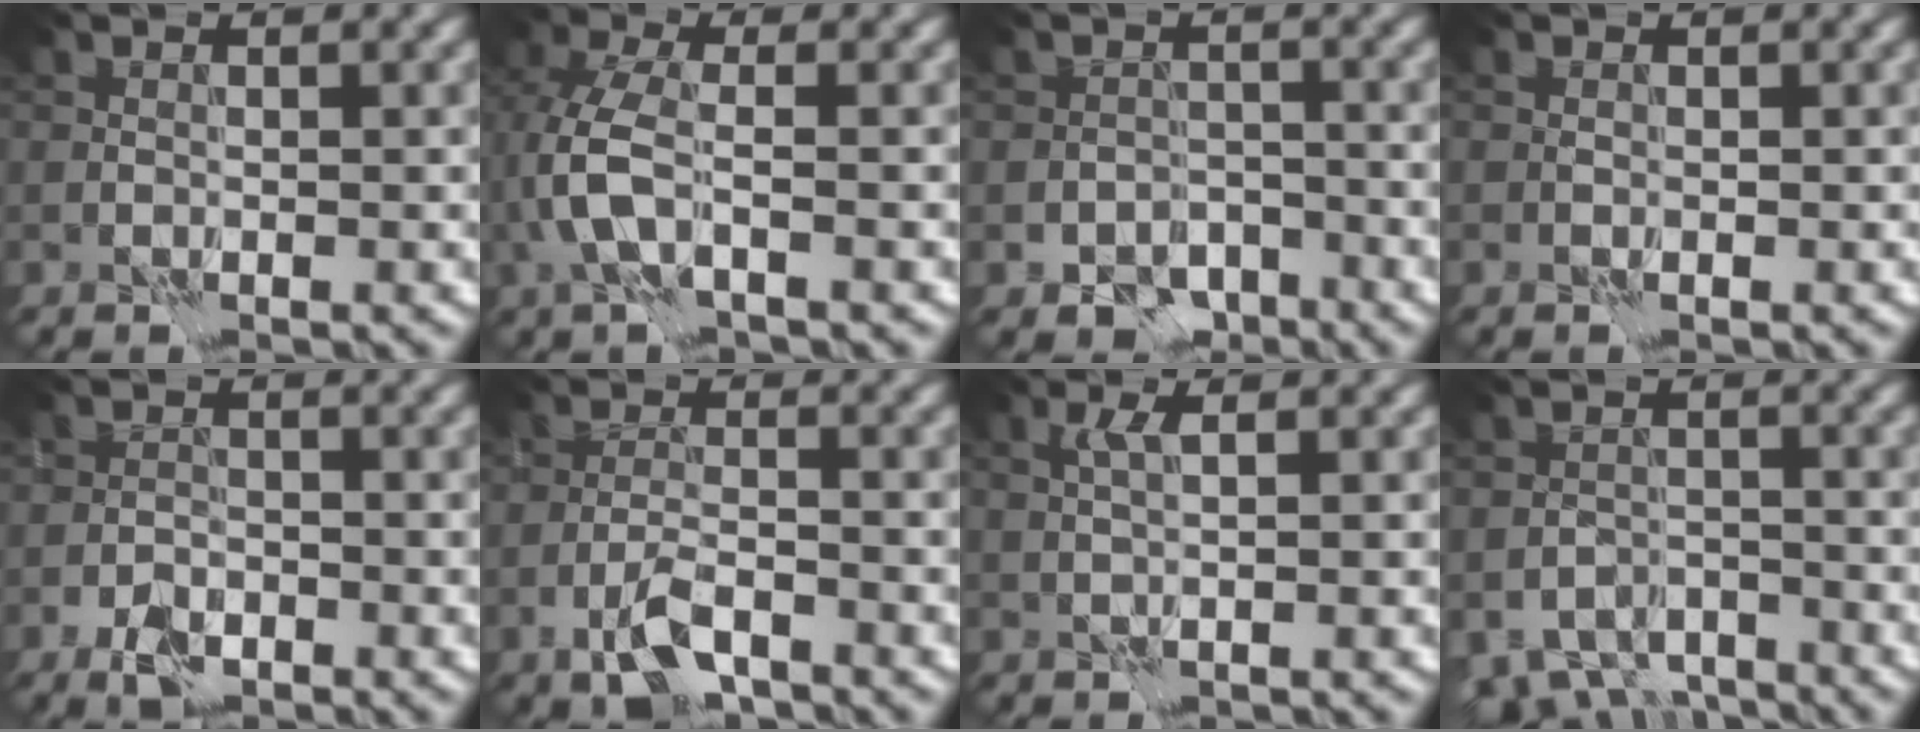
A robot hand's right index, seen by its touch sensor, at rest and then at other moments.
{"total": 4.1, "force": [-0.6, 1.8, 3.7], "torque": [-0.095, 0.008, -0.017]}
{"total": 3.4, "force": [-2.0, 2.3, 1.3], "torque": [-0.015, -0.002, -0.037]}
{"total": 0.0}
{"total": 2.9, "force": [-1.8, 1.6, 1.6], "torque": [-0.027, -0.001, -0.037]}
{"total": 3.6, "force": [-2.2, 1.4, 2.6], "torque": [-0.055, 0.002, -0.046]}
{"total": 1.5, "force": [0.7, 0.0, 1.4], "torque": [-0.031, 0.005, 0.013]}
{"total": 4.6, "force": [-3.7, 2.2, 1.6], "torque": [-0.023, -0.013, -0.063]}